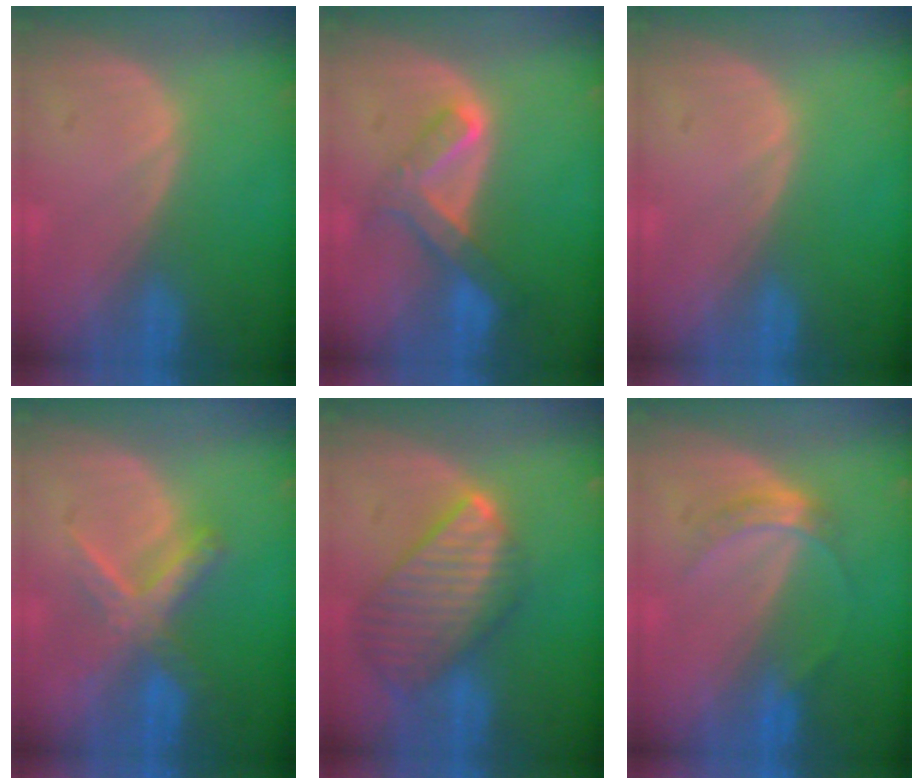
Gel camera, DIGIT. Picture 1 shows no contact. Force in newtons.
{"total": 6.6, "press": 5.8, "slide": 3.0}
{"total": 0.0}
{"total": 5.9, "press": 5.9, "slide": 0.8}
{"total": 9.8, "press": 8.5, "slide": 4.8}
{"total": 3.5, "press": 3.2, "slide": 1.5}